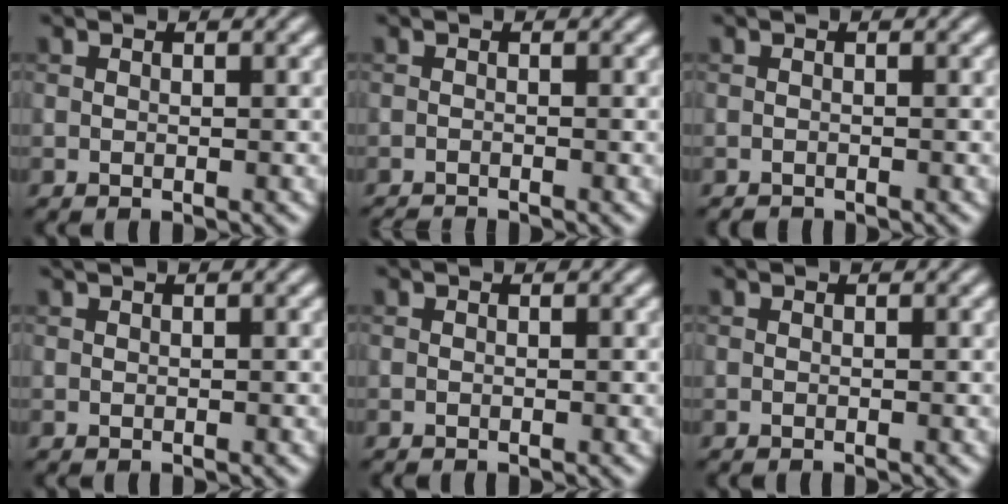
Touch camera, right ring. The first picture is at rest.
{"total": 1.4, "force": [-1.4, 0.1, 0.3], "torque": [-0.001, -0.007, -0.026]}
{"total": 0.6, "force": [-0.6, 0.0, 0.0], "torque": [0.002, -0.002, -0.012]}
{"total": 0.6, "force": [0.4, 0.2, 0.4], "torque": [-0.010, 0.003, 0.003]}
{"total": 0.0}
{"total": 0.0}